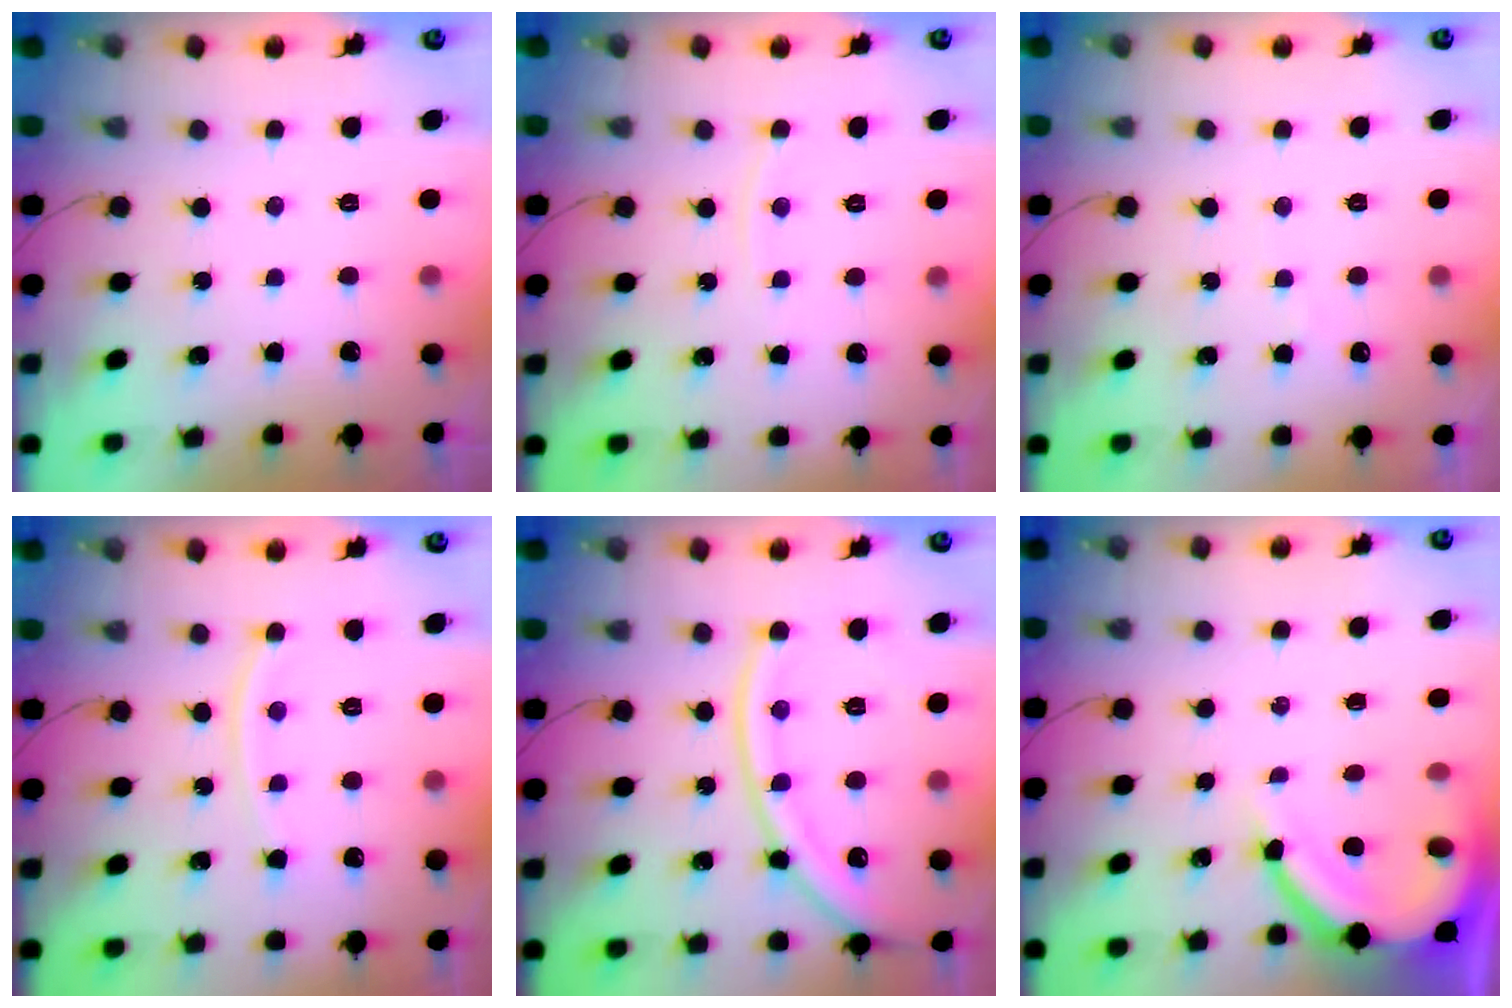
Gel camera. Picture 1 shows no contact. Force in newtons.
{"total": 3.3, "press": 3.2, "slide": 0.6}
{"total": 2.9, "press": 2.9, "slide": 0.5}
{"total": 7.9, "press": 7.8, "slide": 1.1}
{"total": 14.5, "press": 14.4, "slide": 1.7}
{"total": 10.1, "press": 10.0, "slide": 1.2}